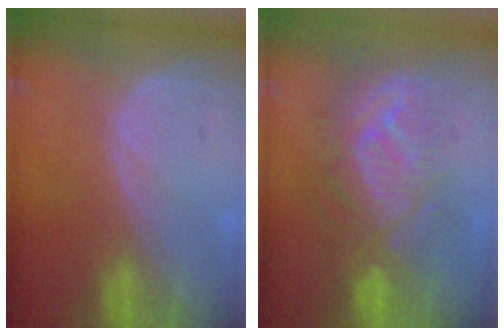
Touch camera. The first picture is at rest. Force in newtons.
{"total": 9.0, "press": 8.9, "slide": 1.0}